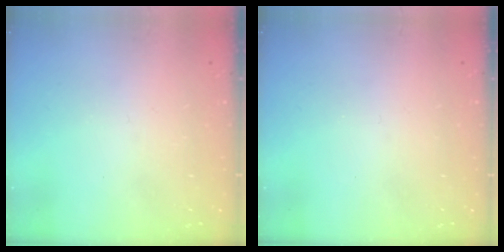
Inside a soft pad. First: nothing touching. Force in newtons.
{"total": 0.0}